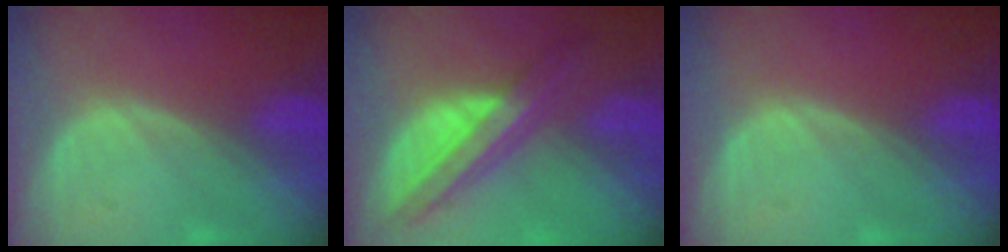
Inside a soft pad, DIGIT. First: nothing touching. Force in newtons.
{"total": 8.1, "press": 6.8, "slide": 4.3}
{"total": 0.0}